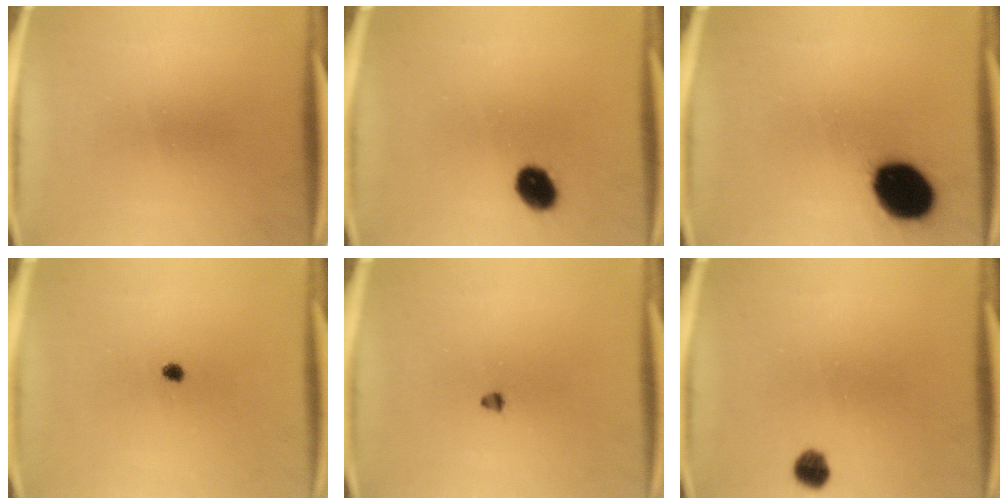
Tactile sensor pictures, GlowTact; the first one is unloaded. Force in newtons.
{"total": 6.0}
{"total": 15.5}
{"total": 1.2}
{"total": 1.1}
{"total": 3.1}